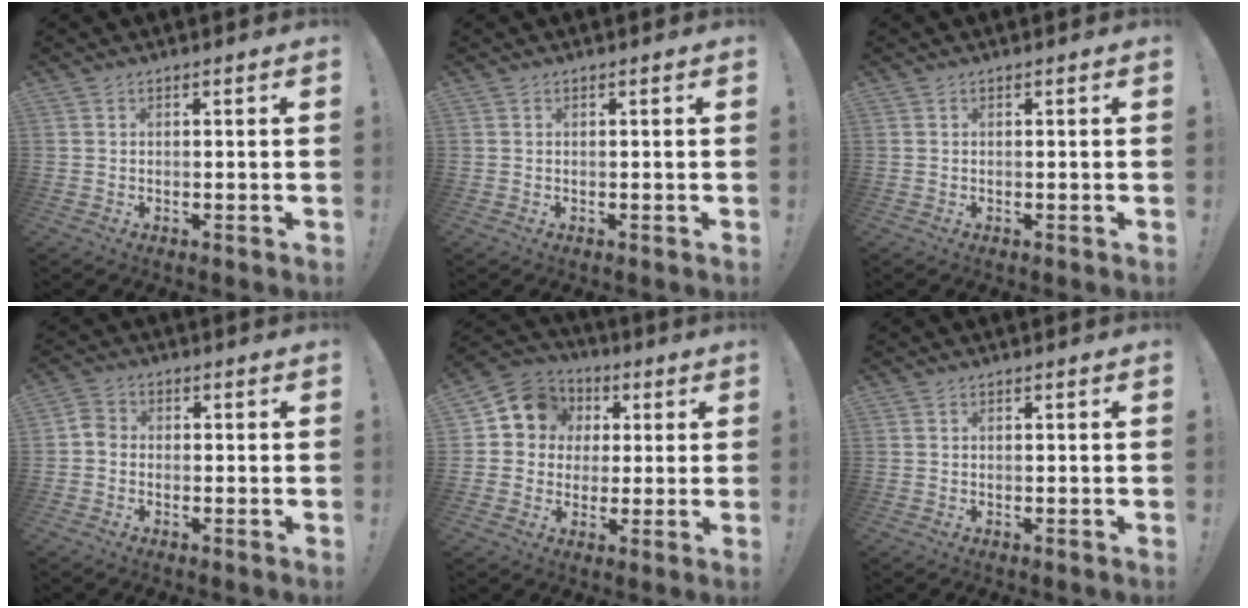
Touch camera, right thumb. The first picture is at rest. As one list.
[{"total": 0.0}, {"total": 0.0}, {"total": 3.3, "force": [-1.1, 2.6, 1.8], "torque": [-0.037, 0.018, -0.017]}, {"total": 10.5, "force": [2.5, 9.6, 3.3], "torque": [-0.053, 0.003, 0.054]}, {"total": 0.0}]